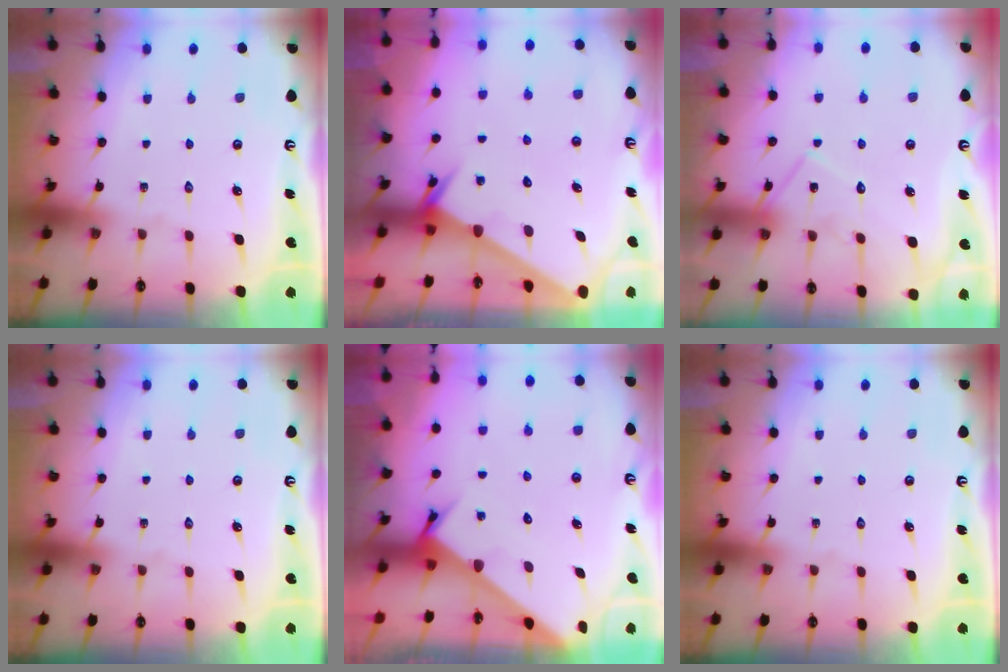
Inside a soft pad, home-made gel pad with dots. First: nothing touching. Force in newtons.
{"total": 2.3, "press": 2.3, "slide": 0.1}
{"total": 11.8, "press": 11.8, "slide": 0.7}
{"total": 0.0}
{"total": 3.2, "press": 3.2, "slide": 0.2}
{"total": 0.0}